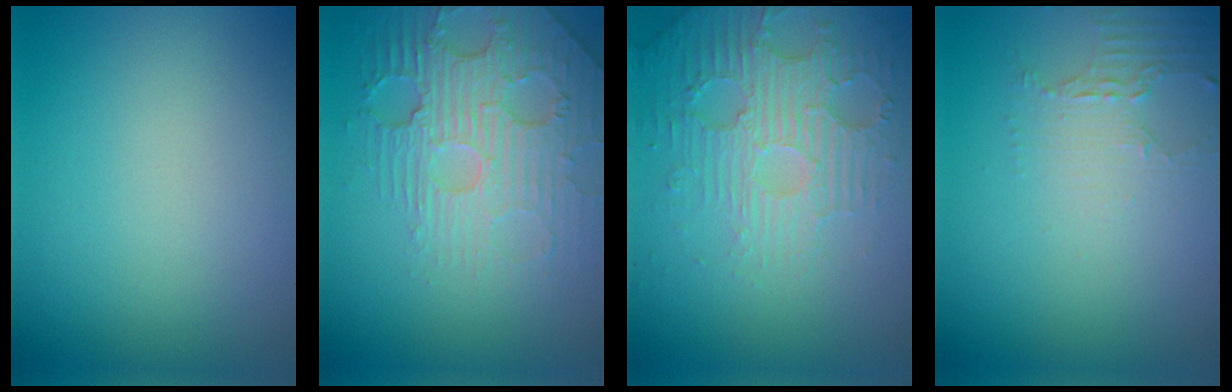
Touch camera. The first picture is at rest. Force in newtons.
{"total": 4.5, "press": 4.1, "slide": 1.7}
{"total": 4.7, "press": 3.7, "slide": 2.8}
{"total": 2.1, "press": 1.5, "slide": 1.4}